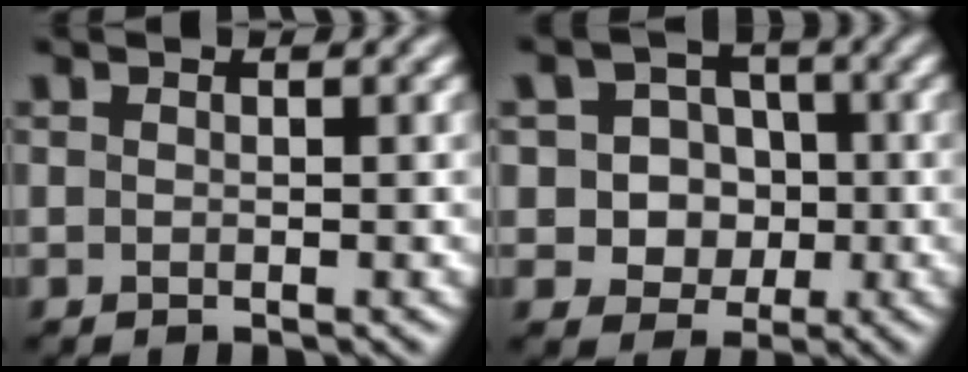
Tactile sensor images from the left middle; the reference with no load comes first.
{"total": 5.6, "force": [-0.2, 5.1, 2.4], "torque": [-0.022, 0.017, -0.027]}